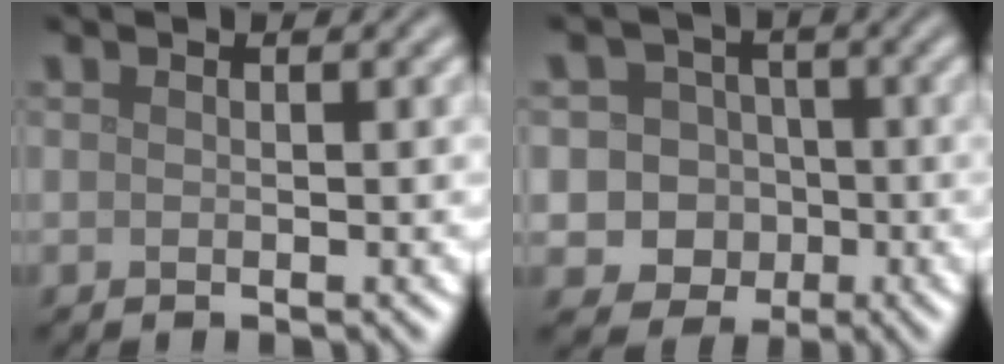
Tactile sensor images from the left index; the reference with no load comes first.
{"total": 6.5, "force": [-1.3, 6.1, 1.9], "torque": [-0.017, 0.014, -0.051]}